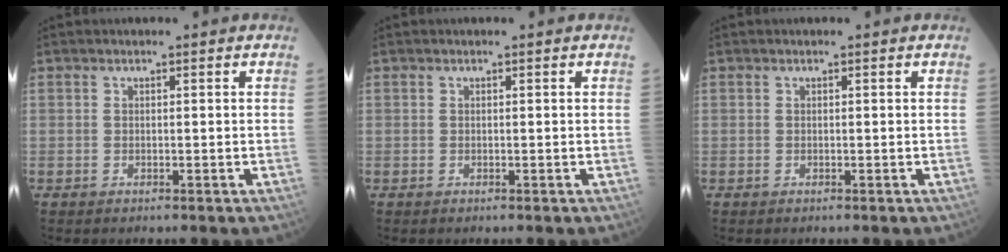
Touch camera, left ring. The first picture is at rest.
{"total": 0.0}
{"total": 0.0}